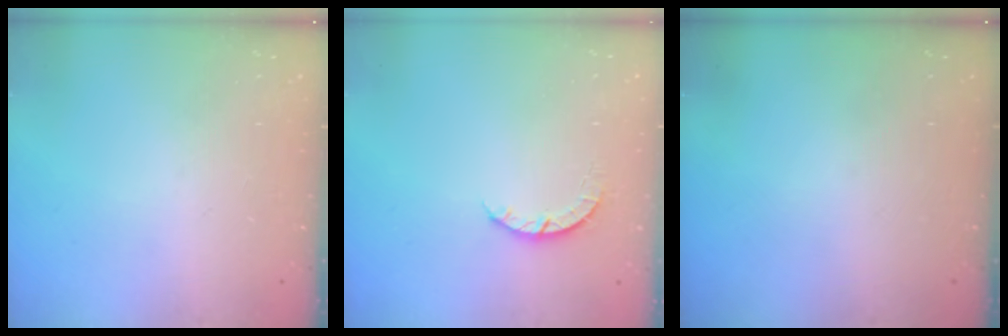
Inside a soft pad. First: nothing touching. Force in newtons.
{"total": 3.2, "press": 3.2, "slide": 0.4}
{"total": 0.0}